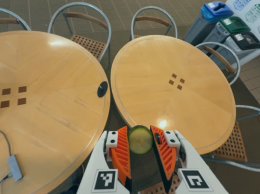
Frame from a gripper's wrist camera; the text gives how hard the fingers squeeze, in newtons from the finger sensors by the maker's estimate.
{"total": 8.3, "left": 8.3, "right": 8.3}